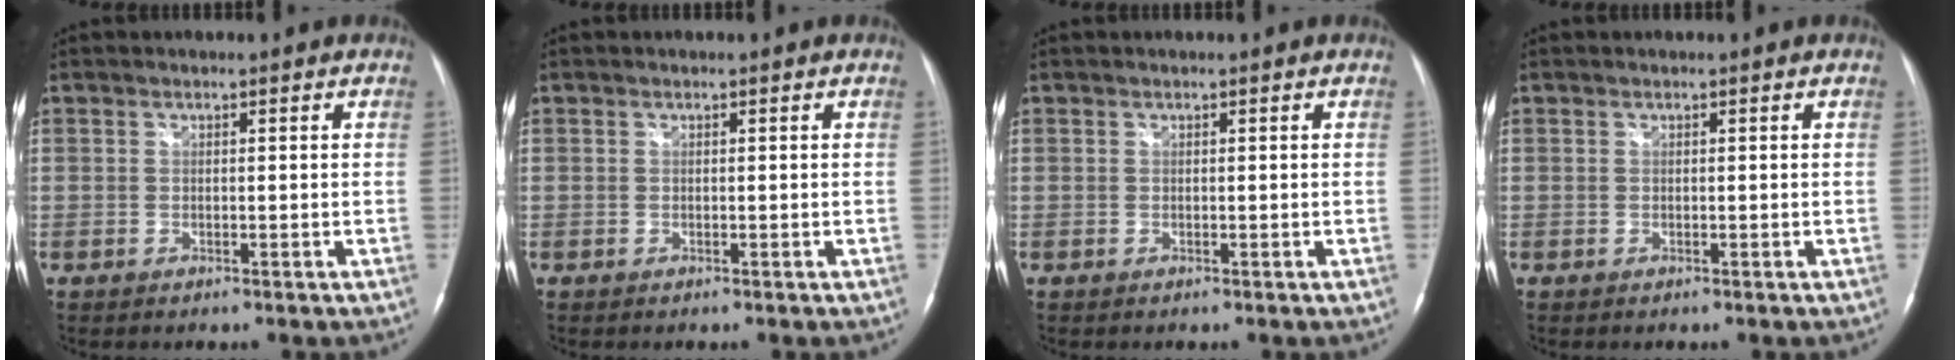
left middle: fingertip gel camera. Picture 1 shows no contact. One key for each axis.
{"total": 0.0}
{"total": 0.0}
{"total": 0.0}